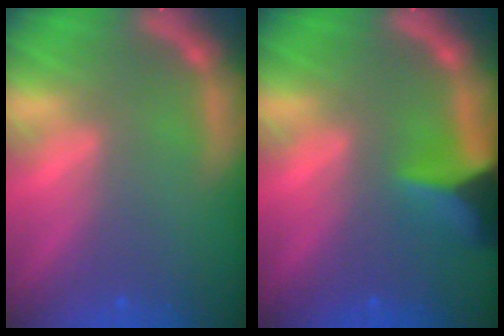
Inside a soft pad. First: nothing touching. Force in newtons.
{"total": 5.4}